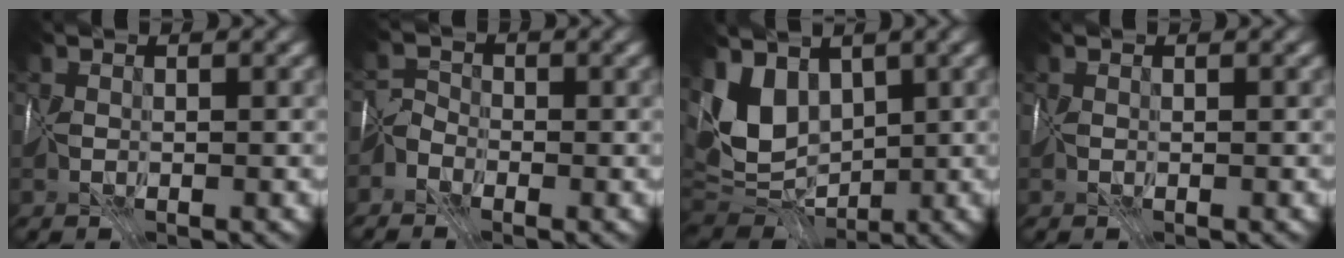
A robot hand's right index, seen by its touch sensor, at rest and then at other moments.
{"total": 1.6, "force": [-1.5, 0.4, -0.4], "torque": [0.006, 0.009, -0.037]}
{"total": 5.6, "force": [2.4, 3.8, 3.4], "torque": [-0.079, -0.003, 0.044]}
{"total": 0.0}